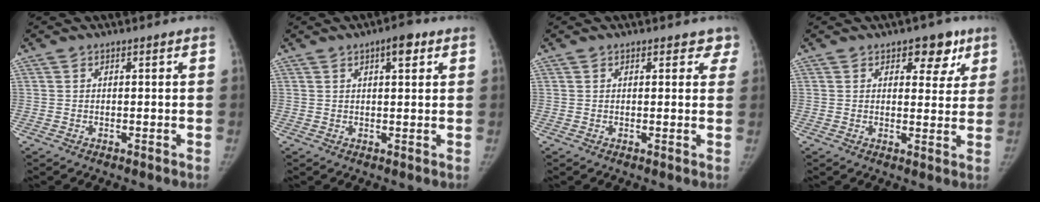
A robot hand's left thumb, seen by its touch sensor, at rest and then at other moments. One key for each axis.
{"total": 3.7, "fx": 1.9, "fy": 1.3, "fz": 2.9, "tx": -0.031, "ty": -0.005, "tz": 0.023}
{"total": 2.9, "fx": 2.3, "fy": 1.7, "fz": 0.5, "tx": 0.039, "ty": -0.007, "tz": 0.014}
{"total": 6.7, "fx": 3.6, "fy": 4.1, "fz": 3.8, "tx": -0.007, "ty": -0.013, "tz": 0.042}